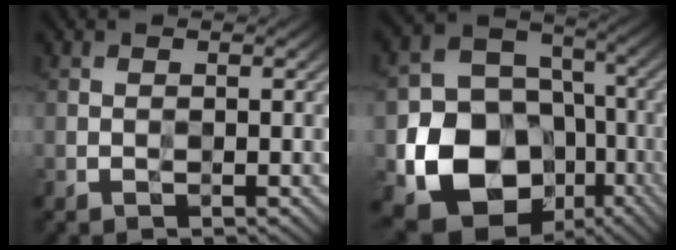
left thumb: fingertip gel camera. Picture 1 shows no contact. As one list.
[{"total": 17.0, "force": [-5.7, 13.8, 8.1], "torque": [-0.172, -0.050, -0.103]}]